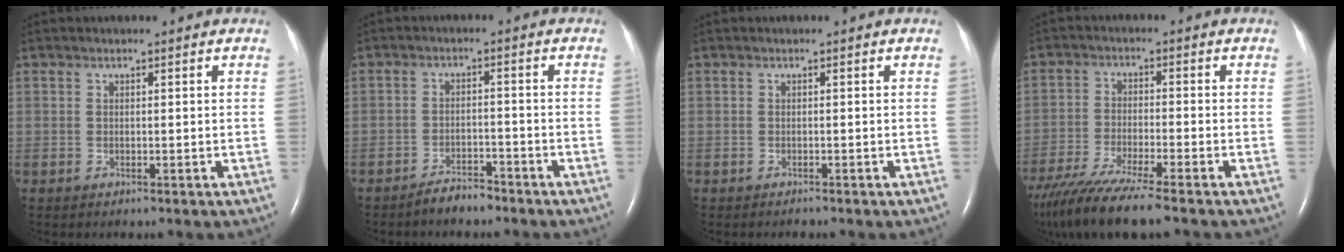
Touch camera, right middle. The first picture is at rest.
{"total": 3.4, "force": [-3.1, 0.8, 1.0], "torque": [-0.024, -0.003, -0.054]}
{"total": 0.5, "force": [-0.5, 0.0, 0.1], "torque": [-0.009, -0.002, -0.007]}
{"total": 12.8, "force": [-10.4, 0.0, 7.4], "torque": [-0.136, -0.039, -0.177]}